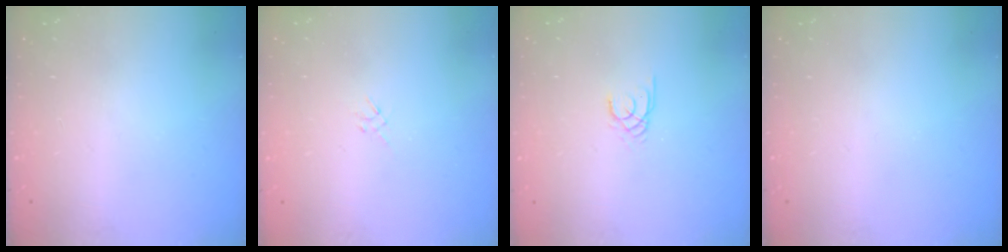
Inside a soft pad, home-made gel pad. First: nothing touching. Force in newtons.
{"total": 1.3, "press": 1.2, "slide": 0.5}
{"total": 1.6, "press": 1.6, "slide": 0.2}
{"total": 0.0}